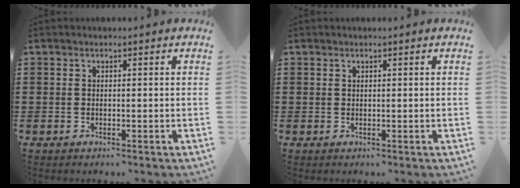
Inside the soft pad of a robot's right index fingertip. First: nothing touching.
{"total": 0.0}